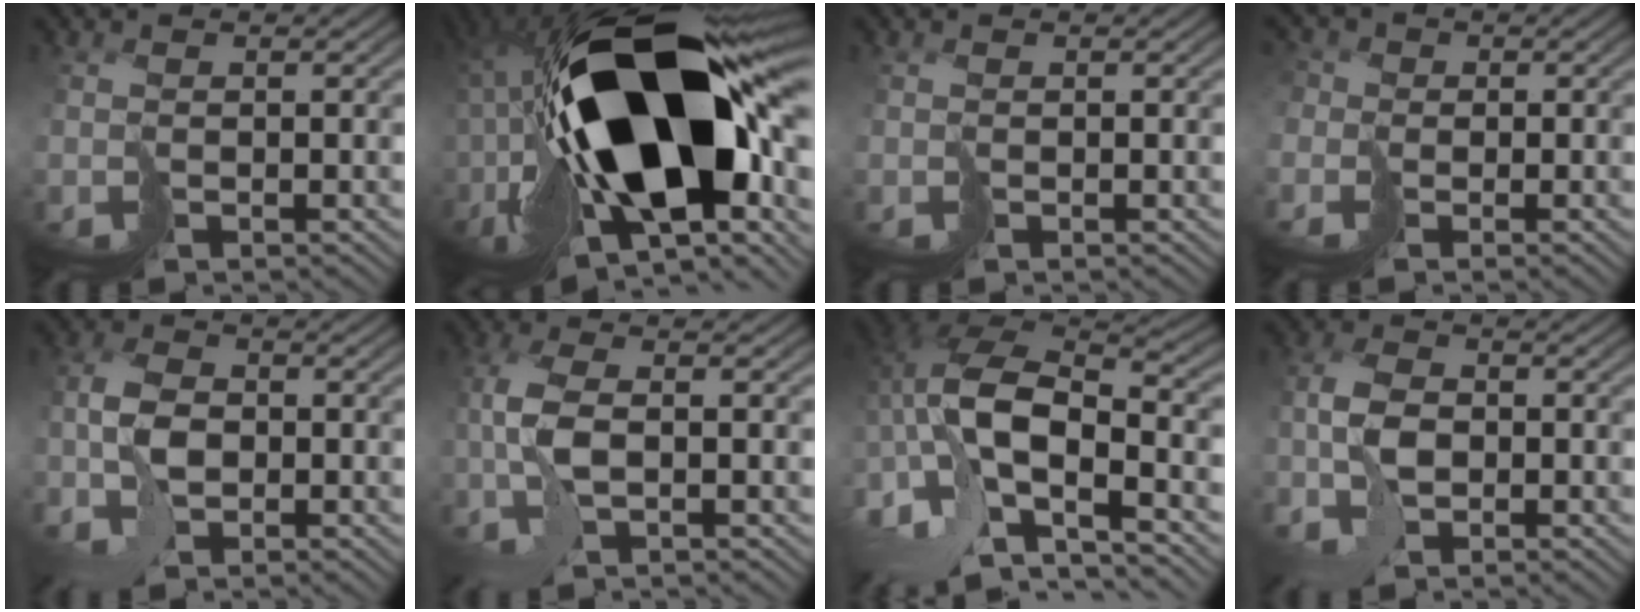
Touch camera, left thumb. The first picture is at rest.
{"total": 22.2, "force": [-2.3, 11.0, 19.1], "torque": [-0.392, -0.016, -0.025]}
{"total": 0.0}
{"total": 3.6, "force": [-0.3, 3.4, 1.0], "torque": [-0.035, 0.013, -0.032]}
{"total": 5.1, "force": [-1.7, 3.0, 3.7], "torque": [-0.082, 0.006, -0.044]}
{"total": 5.1, "force": [-0.7, 1.3, 4.8], "torque": [-0.115, 0.011, -0.020]}
{"total": 14.2, "force": [-4.4, 7.2, 11.4], "torque": [-0.277, -0.001, -0.078]}
{"total": 4.9, "force": [-1.7, 2.7, 3.7], "torque": [-0.081, 0.007, -0.044]}